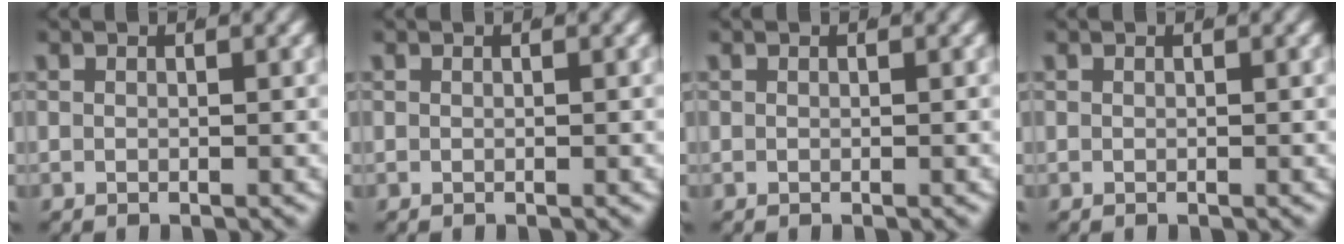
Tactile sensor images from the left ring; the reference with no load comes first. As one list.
[{"total": 0.0}, {"total": 0.0}, {"total": 0.0}]